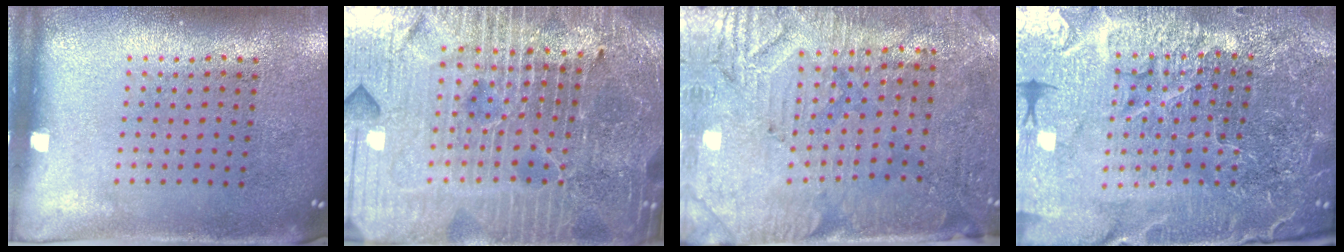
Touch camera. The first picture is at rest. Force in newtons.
{"total": 6.1, "press": 5.5, "slide": 2.5}
{"total": 3.2, "press": 2.9, "slide": 1.4}
{"total": 6.5, "press": 5.7, "slide": 3.1}